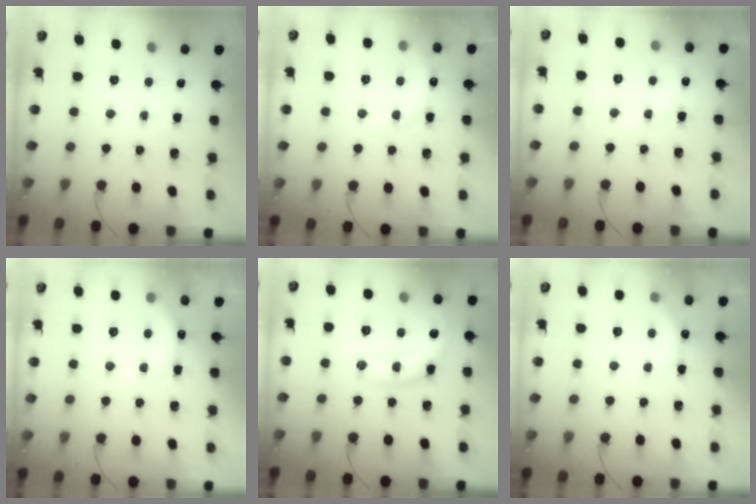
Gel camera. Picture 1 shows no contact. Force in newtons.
{"total": 7.3, "press": 7.1, "slide": 1.5}
{"total": 5.1, "press": 5.0, "slide": 1.0}
{"total": 6.5, "press": 6.4, "slide": 1.3}
{"total": 11.9, "press": 11.8, "slide": 1.4}
{"total": 5.3, "press": 5.2, "slide": 1.1}